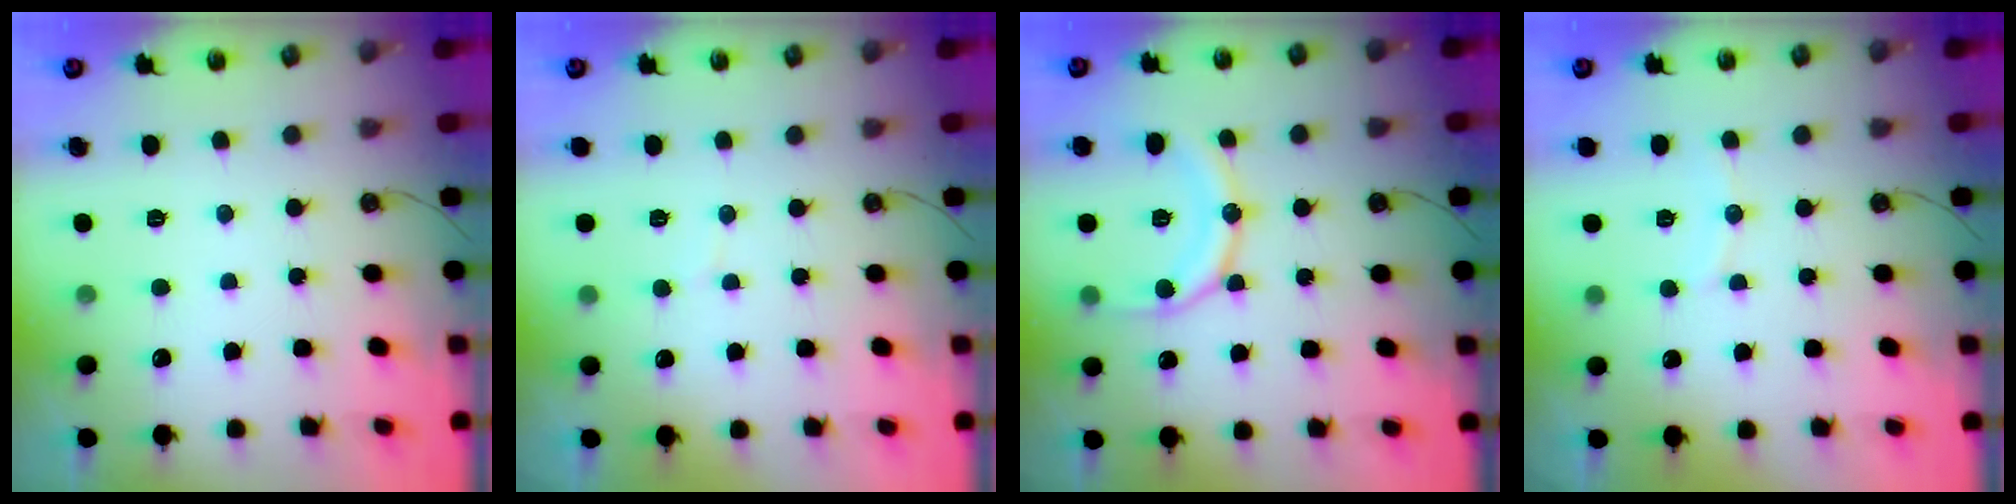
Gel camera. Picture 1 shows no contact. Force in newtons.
{"total": 2.9, "press": 2.9, "slide": 0.3}
{"total": 13.3, "press": 13.2, "slide": 1.6}
{"total": 3.8, "press": 3.7, "slide": 0.8}